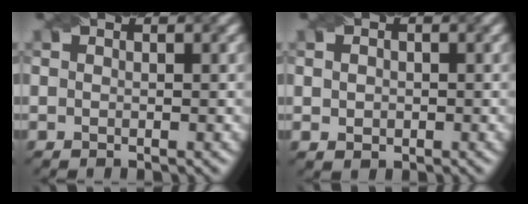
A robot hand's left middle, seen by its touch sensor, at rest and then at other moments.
{"total": 1.6, "force": [0.0, 1.4, 0.8], "torque": [-0.012, -0.002, 0.006]}